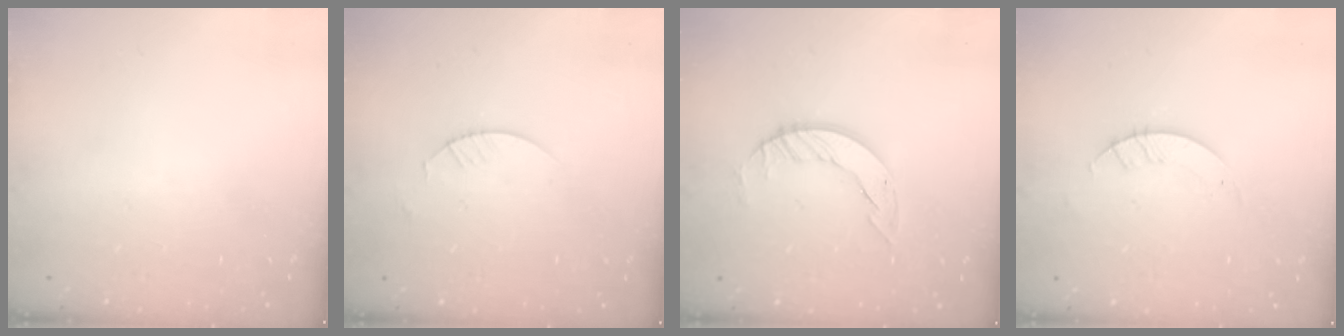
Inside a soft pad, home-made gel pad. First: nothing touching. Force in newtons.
{"total": 1.8, "press": 1.8, "slide": 0.2}
{"total": 5.2, "press": 5.2, "slide": 0.5}
{"total": 2.8, "press": 2.8, "slide": 0.2}